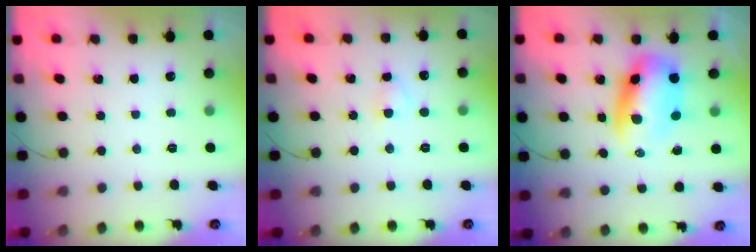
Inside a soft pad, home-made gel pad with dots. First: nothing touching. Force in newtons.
{"total": 2.3, "press": 2.1, "slide": 1.0}
{"total": 8.5, "press": 8.2, "slide": 2.1}